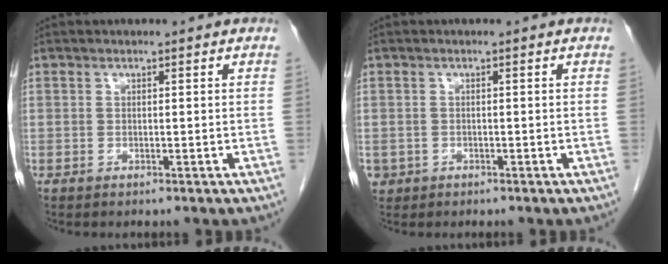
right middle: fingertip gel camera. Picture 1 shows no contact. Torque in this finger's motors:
{"motor_torque": [0.85, -0.44, 0.25, 0.01]}